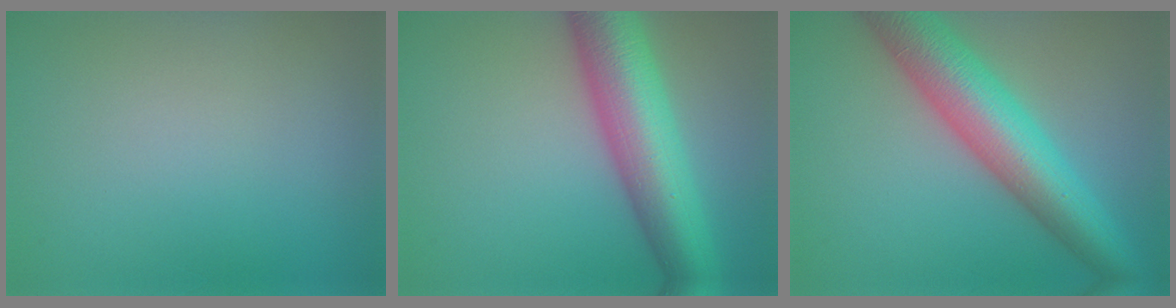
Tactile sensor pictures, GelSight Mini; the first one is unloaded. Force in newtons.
{"total": 9.8, "press": 9.8, "slide": 0.2}
{"total": 9.5, "press": 9.5, "slide": 0.1}